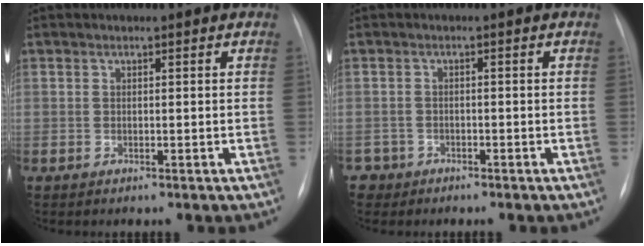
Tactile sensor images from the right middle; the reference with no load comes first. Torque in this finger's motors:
{"motor_torque": [1.06, -0.97, 0.58, 0.11]}